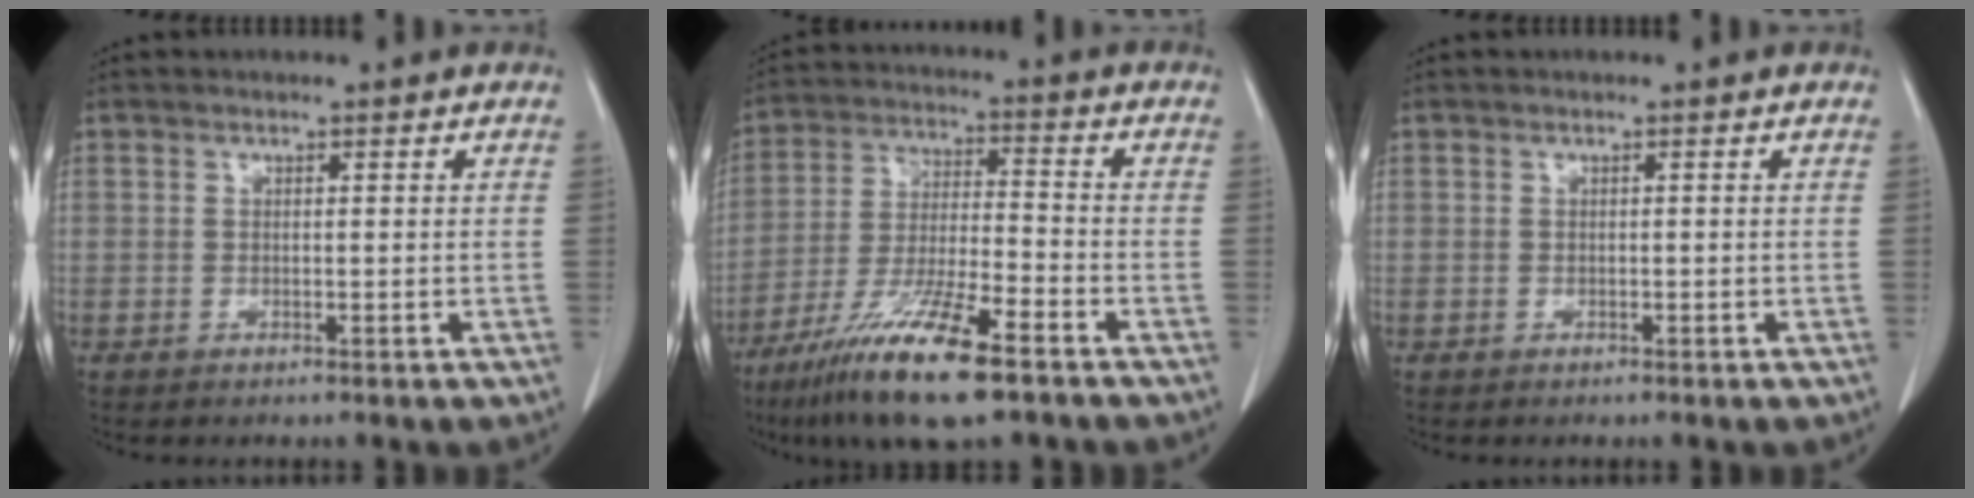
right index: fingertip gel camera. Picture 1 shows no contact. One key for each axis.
{"total": 14.3, "fx": -9.0, "fy": 1.6, "fz": 10.9, "tx": -0.216, "ty": -0.034, "tz": -0.164}
{"total": 0.0}